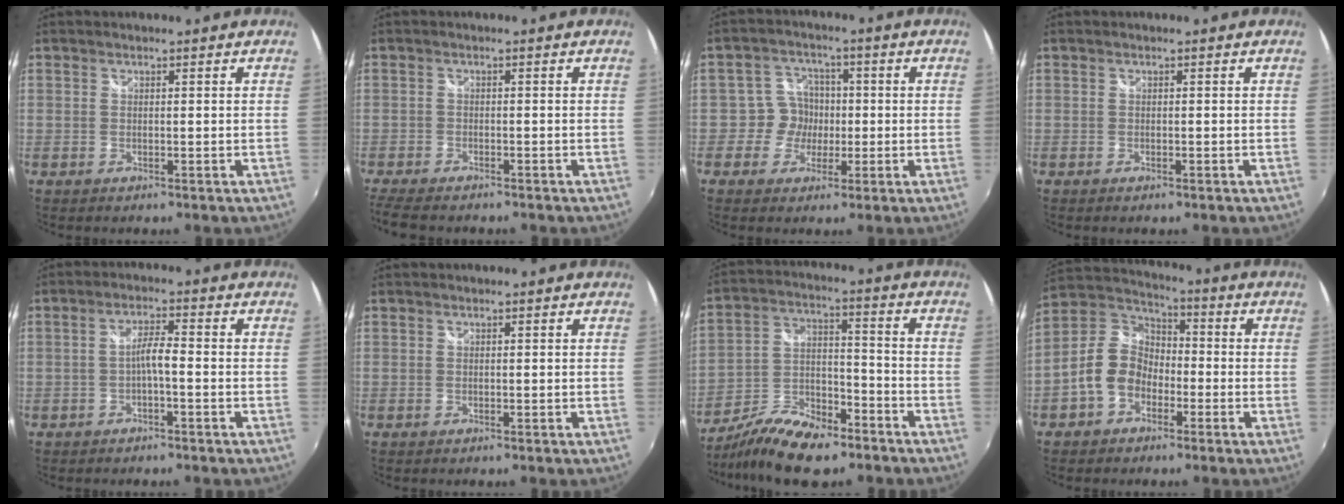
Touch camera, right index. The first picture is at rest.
{"total": 6.8, "force": [-5.9, 1.9, 2.8], "torque": [-0.083, -0.029, -0.105]}
{"total": 5.3, "force": [-1.1, 5.2, 0.4], "torque": [0.002, 0.015, -0.026]}
{"total": 0.7, "force": [-0.5, 0.3, 0.3], "torque": [-0.006, -0.004, -0.010]}
{"total": 3.1, "force": [-1.3, 0.2, 2.8], "torque": [-0.056, 0.007, -0.023]}
{"total": 0.0}
{"total": 15.2, "force": [-11.2, 5.8, 8.5], "torque": [-0.179, -0.008, -0.200]}
{"total": 10.4, "force": [-3.9, 7.8, 5.7], "torque": [-0.124, 0.026, -0.071]}